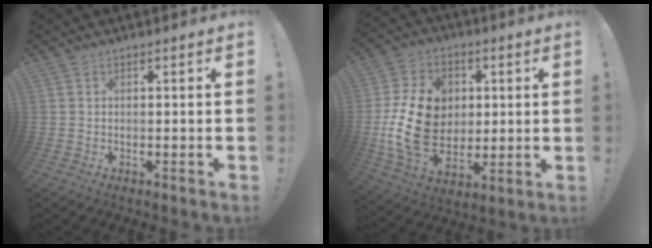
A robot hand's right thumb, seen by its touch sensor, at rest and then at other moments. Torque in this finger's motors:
{"motor_torque": [0.86, 1.37, 1.56, -1.16, 0.44]}